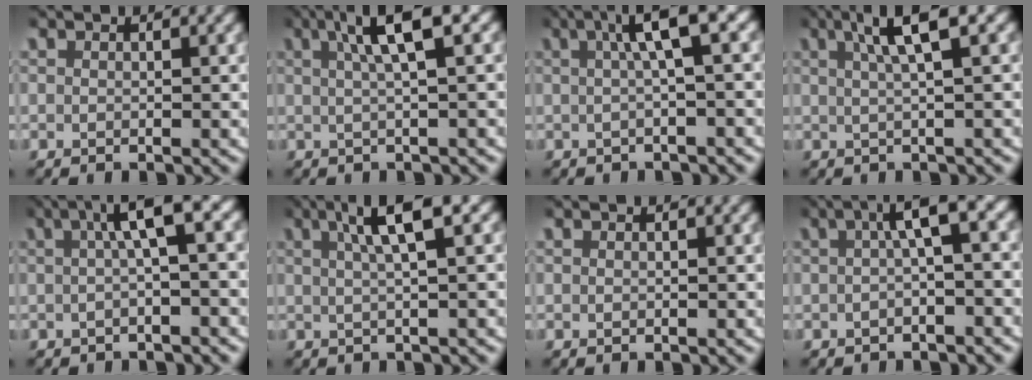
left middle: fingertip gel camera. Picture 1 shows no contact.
{"total": 5.4, "force": [2.3, 1.2, 4.8], "torque": [-0.079, 0.020, 0.026]}
{"total": 4.8, "force": [1.4, 0.9, 4.6], "torque": [-0.067, 0.024, 0.012]}
{"total": 5.0, "force": [2.4, 0.9, 4.3], "torque": [-0.072, 0.018, 0.029]}
{"total": 4.5, "force": [1.0, 0.9, 4.3], "torque": [-0.059, 0.023, 0.005]}
{"total": 5.0, "force": [2.3, 0.9, 4.4], "torque": [-0.073, 0.018, 0.027]}
{"total": 0.0}
{"total": 4.0, "force": [0.5, 0.8, 3.9], "torque": [-0.047, 0.025, -0.002]}